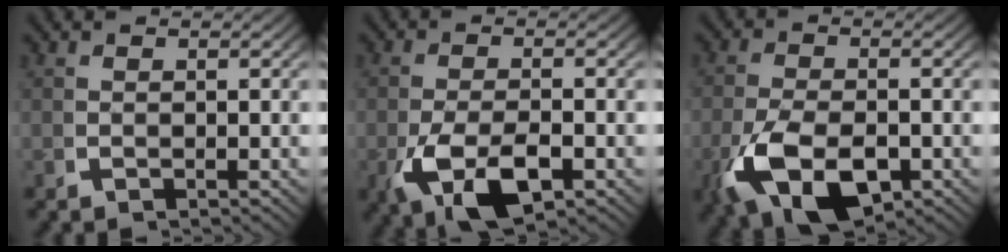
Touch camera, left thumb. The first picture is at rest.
{"total": 7.1, "force": [-1.5, 4.0, 5.6], "torque": [-0.135, -0.027, -0.011]}
{"total": 9.0, "force": [-2.3, 5.5, 6.8], "torque": [-0.177, -0.040, -0.020]}